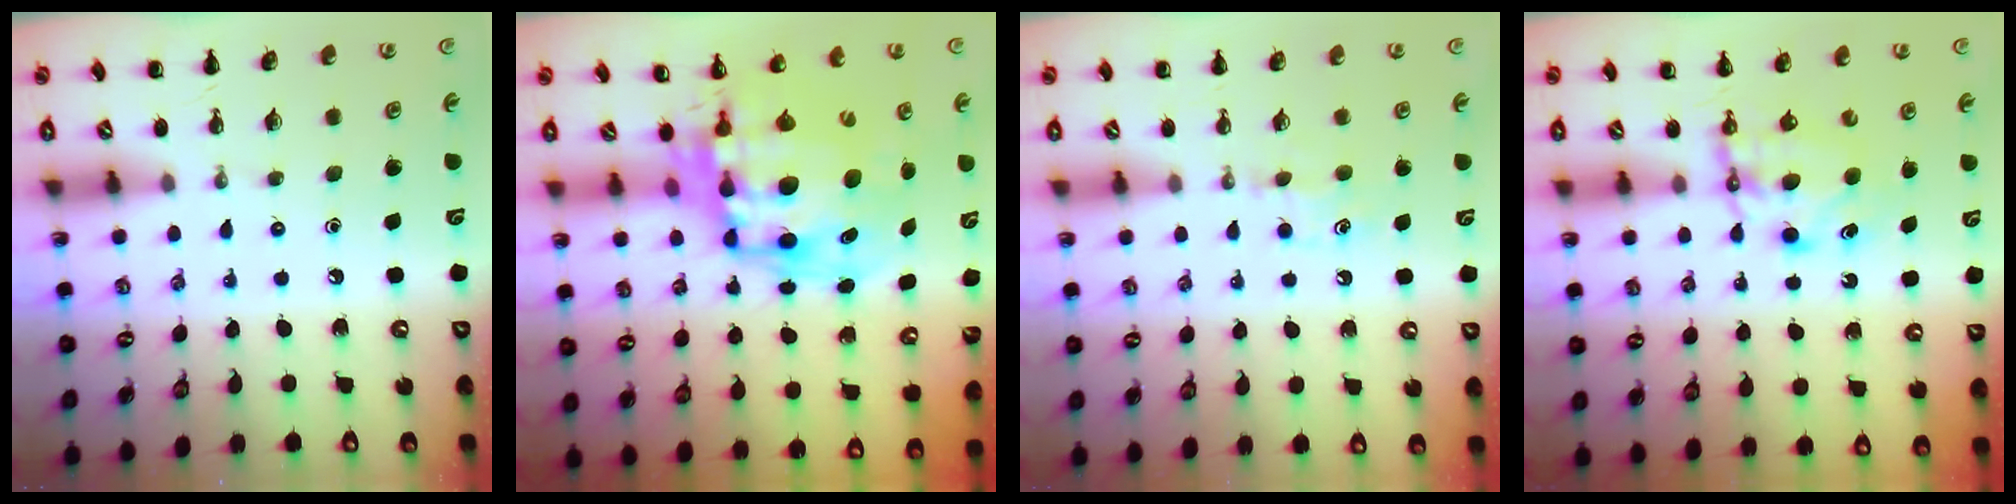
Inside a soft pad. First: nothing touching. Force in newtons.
{"total": 12.3, "press": 12.0, "slide": 2.9}
{"total": 4.6, "press": 4.4, "slide": 1.4}
{"total": 6.3, "press": 6.3, "slide": 0.5}